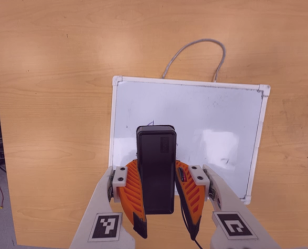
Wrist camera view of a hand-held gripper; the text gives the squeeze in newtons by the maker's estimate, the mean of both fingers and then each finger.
{"total": 8.6, "left": 7.4, "right": 9.7}